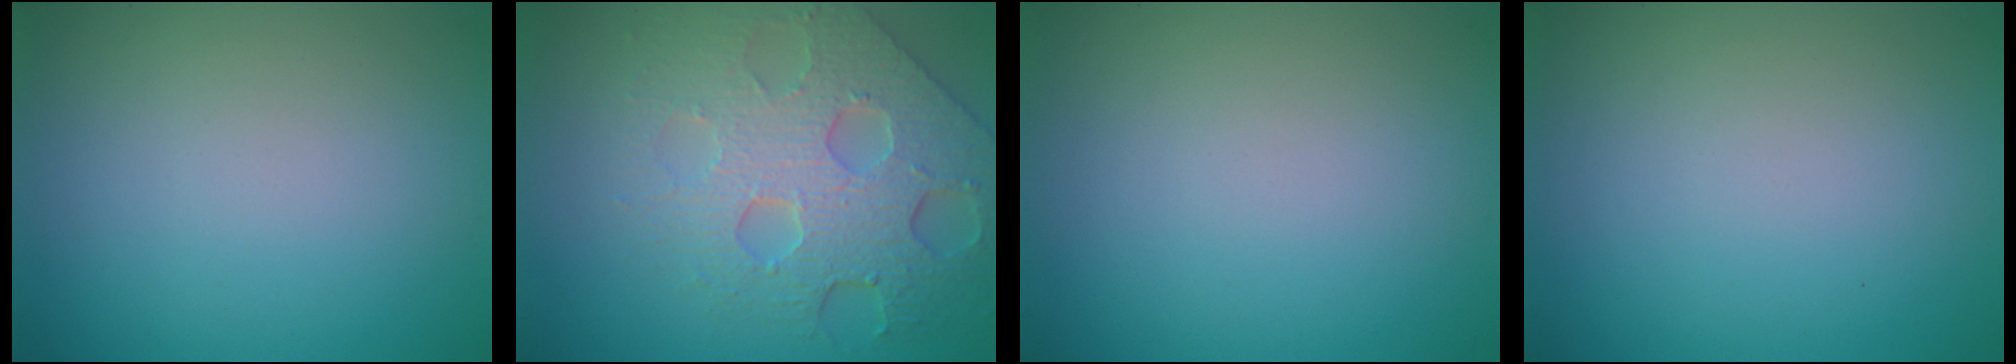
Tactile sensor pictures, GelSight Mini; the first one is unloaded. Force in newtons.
{"total": 7.7, "press": 5.7, "slide": 5.2}
{"total": 0.0}
{"total": 0.0}